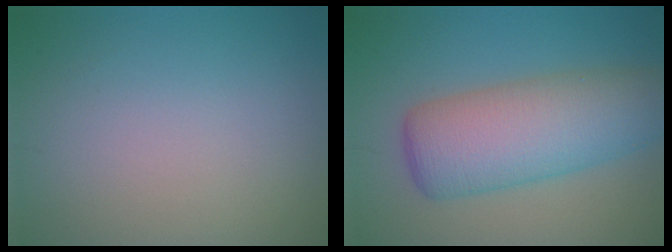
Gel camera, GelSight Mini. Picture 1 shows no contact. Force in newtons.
{"total": 8.3, "press": 8.3, "slide": 0.2}